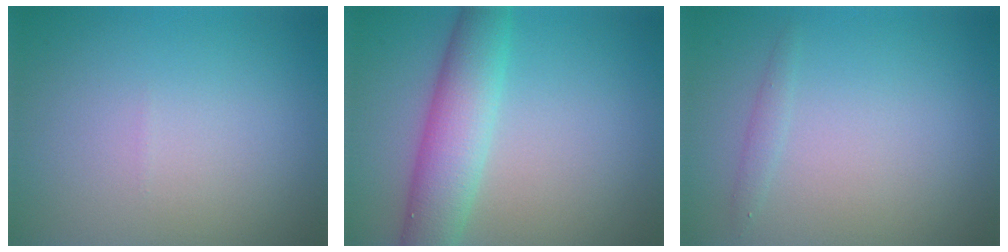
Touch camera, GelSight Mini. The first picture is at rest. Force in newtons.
{"total": 5.6, "press": 5.6, "slide": 0.1}
{"total": 0.8, "press": 0.8, "slide": 0.1}